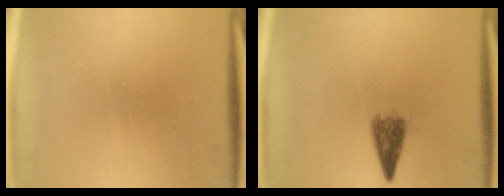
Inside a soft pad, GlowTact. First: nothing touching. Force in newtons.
{"total": 4.0}